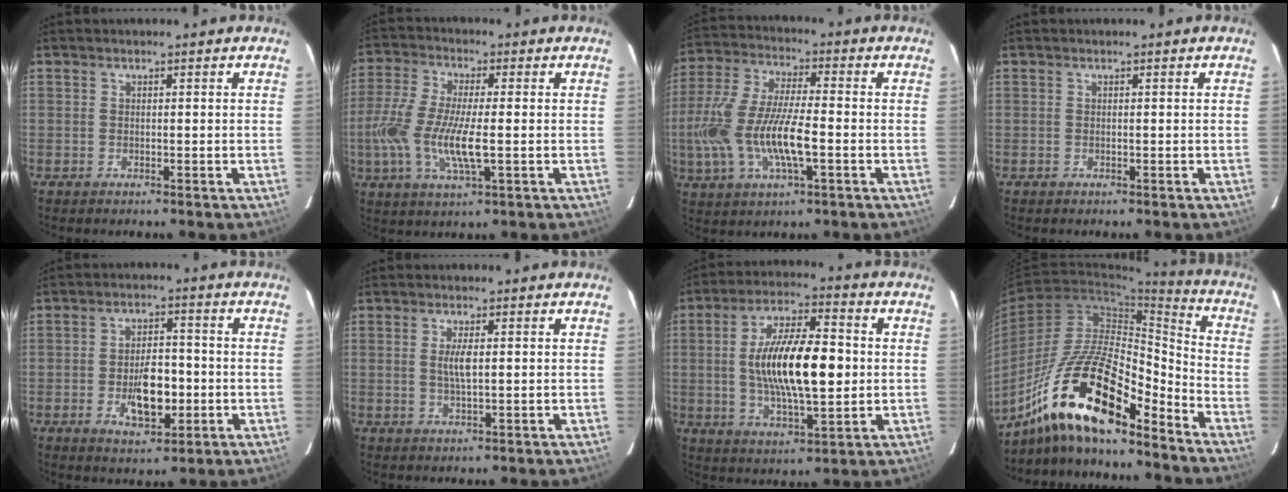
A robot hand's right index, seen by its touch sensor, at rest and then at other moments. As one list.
[{"total": 12.4, "force": [-2.1, 3.1, 11.8], "torque": [-0.252, -0.009, -0.046]}, {"total": 16.6, "force": [-3.7, 5.2, 15.3], "torque": [-0.321, -0.009, -0.071]}, {"total": 0.0}, {"total": 8.8, "force": [-2.2, 4.5, 7.2], "torque": [-0.130, 0.004, -0.026]}, {"total": 3.1, "force": [0.4, 0.7, 3.0], "torque": [-0.057, -0.002, 0.007]}, {"total": 16.7, "force": [0.2, 5.7, 15.7], "torque": [-0.283, 0.008, 0.004]}, {"total": 20.2, "force": [-14.3, 5.6, 13.1], "torque": [-0.253, -0.001, -0.269]}]